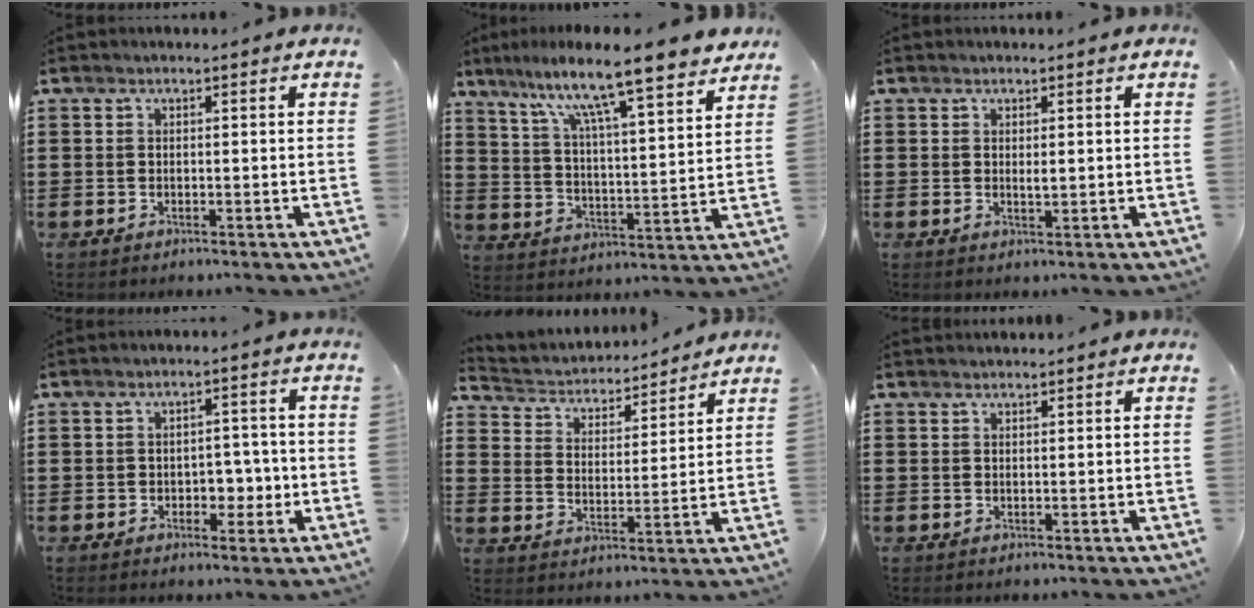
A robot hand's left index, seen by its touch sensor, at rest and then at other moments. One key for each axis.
{"total": 11.2, "fx": 9.2, "fy": 0.5, "fz": 6.3, "tx": -0.136, "ty": -0.060, "tz": 0.148}
{"total": 1.2, "fx": 0.4, "fy": 0.3, "fz": 1.1, "tx": -0.021, "ty": 0.002, "tz": 0.006}
{"total": 3.8, "fx": -0.8, "fy": 2.8, "fz": 2.5, "tx": -0.037, "ty": -0.001, "tz": -0.023}
{"total": 3.5, "fx": 3.4, "fy": 0.8, "fz": 0.0, "tx": -0.023, "ty": -0.028, "tz": 0.052}
{"total": 0.9, "fx": 0.9, "fy": 0.1, "fz": 0.0, "tx": -0.002, "ty": 0.000, "tz": 0.018}